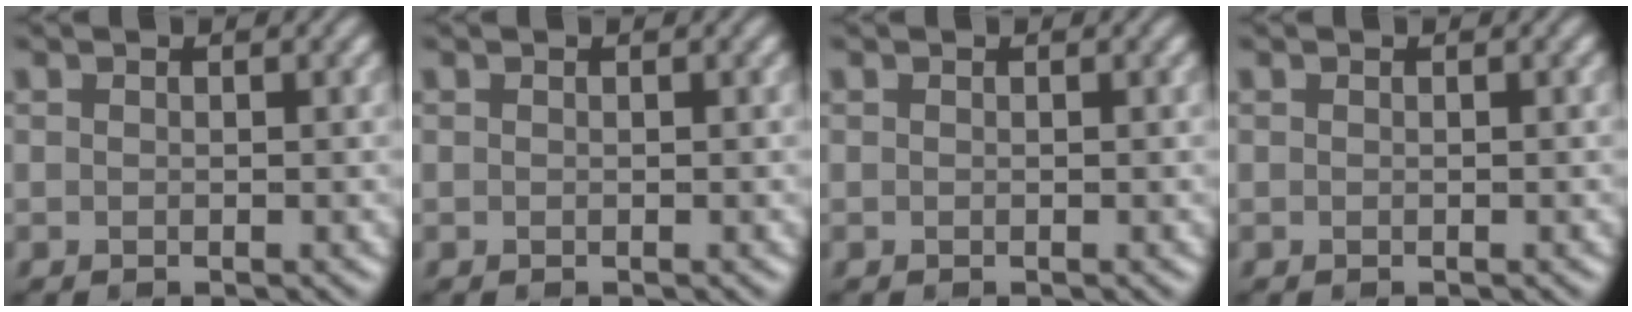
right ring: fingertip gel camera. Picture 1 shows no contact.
{"total": 0.0}
{"total": 0.0}
{"total": 0.0}